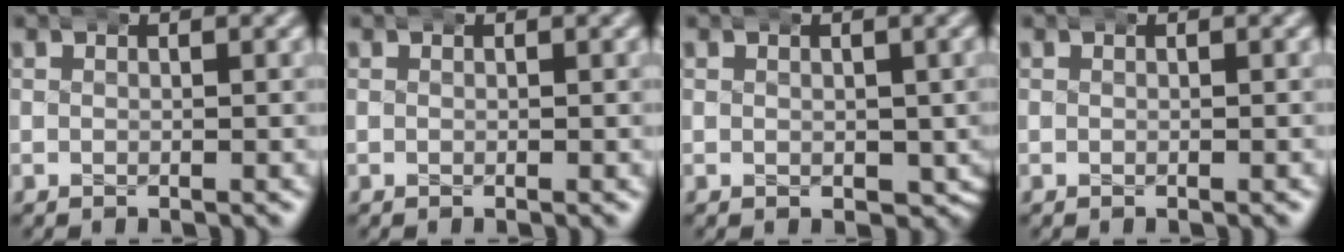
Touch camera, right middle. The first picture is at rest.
{"total": 0.0}
{"total": 2.2, "force": [-0.7, 1.5, 1.5], "torque": [-0.009, -0.011, -0.002]}
{"total": 0.0}